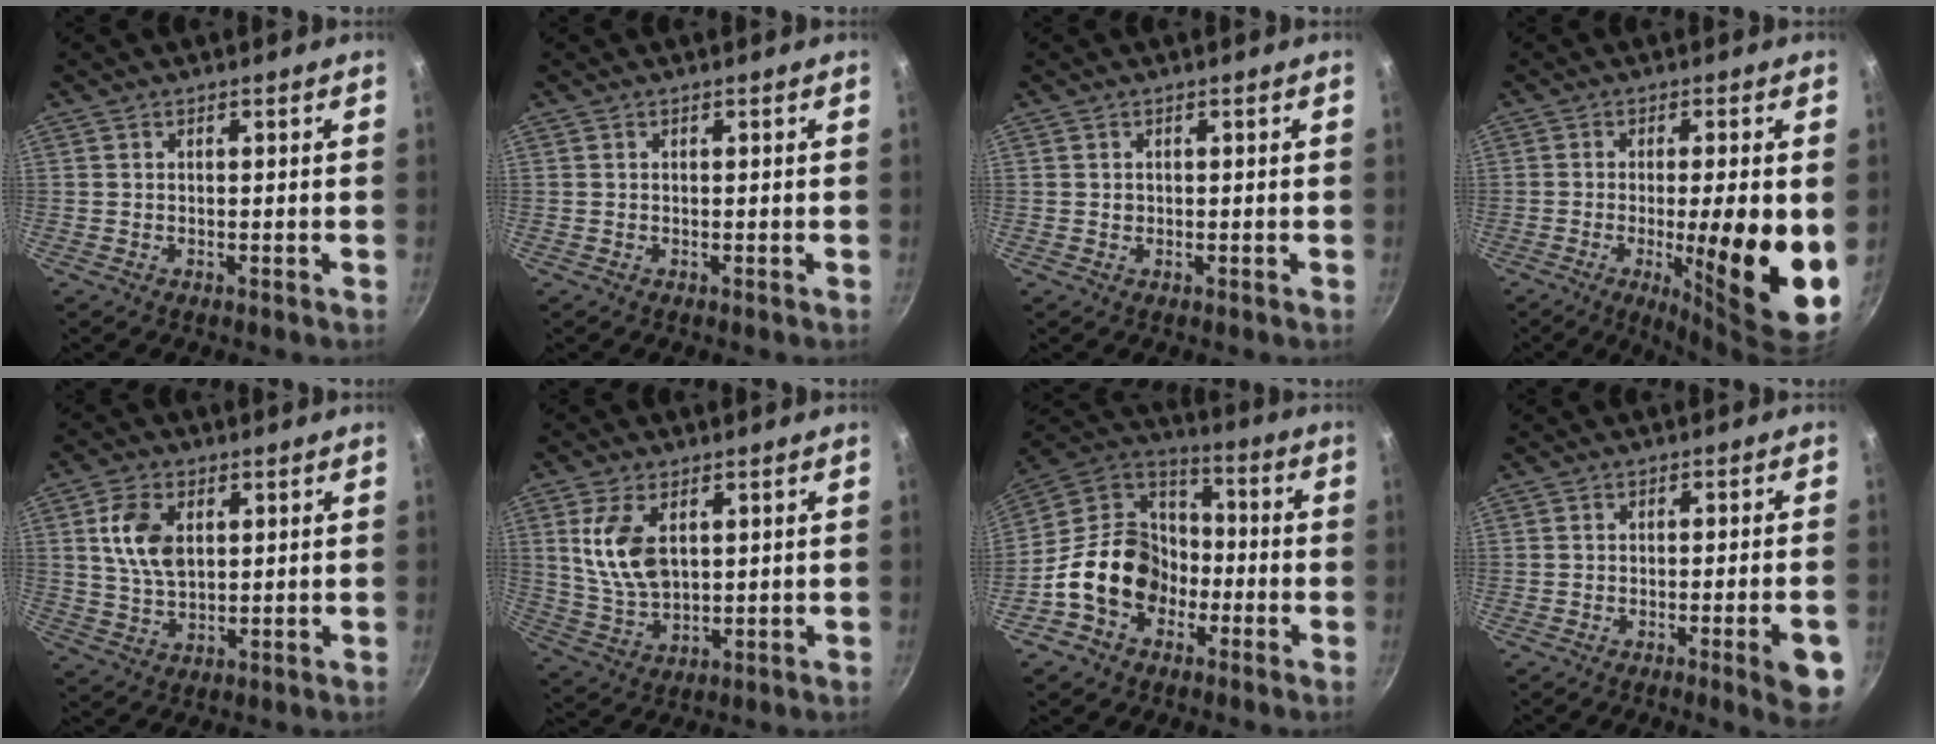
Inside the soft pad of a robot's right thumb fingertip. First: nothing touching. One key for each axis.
{"total": 0.0}
{"total": 0.6, "fx": 0.1, "fy": 0.6, "fz": 0.2, "tx": 0.000, "ty": 0.002, "tz": 0.001}
{"total": 15.9, "fx": -2.4, "fy": 2.8, "fz": 15.5, "tx": -0.226, "ty": -0.011, "tz": -0.030}
{"total": 8.9, "fx": 2.3, "fy": 5.5, "fz": 6.5, "tx": -0.114, "ty": -0.007, "tz": 0.045}
{"total": 10.4, "fx": 2.8, "fy": 6.0, "fz": 8.0, "tx": -0.152, "ty": -0.021, "tz": 0.064}
{"total": 16.8, "fx": -5.5, "fy": 13.0, "fz": 9.0, "tx": -0.113, "ty": 0.062, "tz": -0.113}
{"total": 7.2, "fx": -2.9, "fy": 1.0, "fz": 6.5, "tx": -0.073, "ty": 0.010, "tz": -0.035}